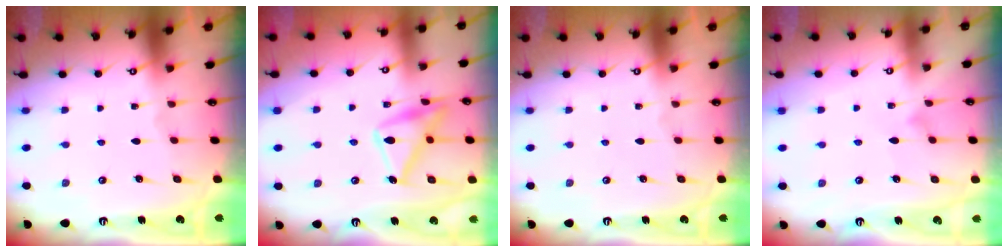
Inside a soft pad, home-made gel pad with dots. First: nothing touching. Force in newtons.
{"total": 17.4, "press": 17.4, "slide": 0.9}
{"total": 0.0}
{"total": 4.2, "press": 4.2, "slide": 0.3}